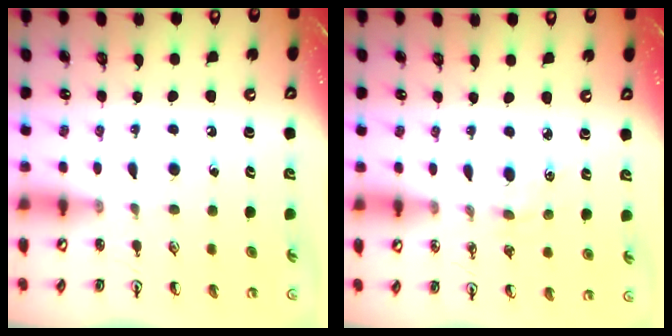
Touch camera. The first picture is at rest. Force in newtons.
{"total": 2.0, "press": 2.0, "slide": 0.3}